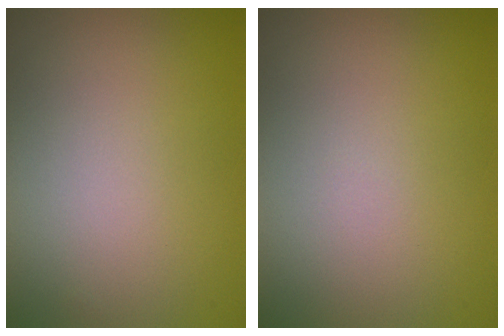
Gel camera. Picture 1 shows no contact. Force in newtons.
{"total": 0.0}